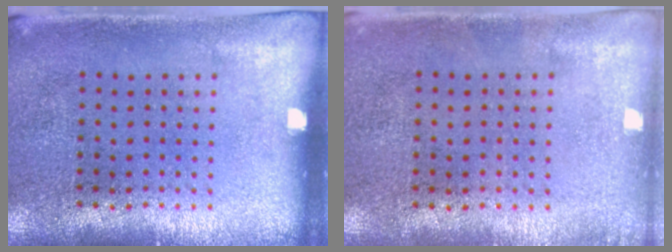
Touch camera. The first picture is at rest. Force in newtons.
{"total": 0.5, "press": 0.5, "slide": 0.1}